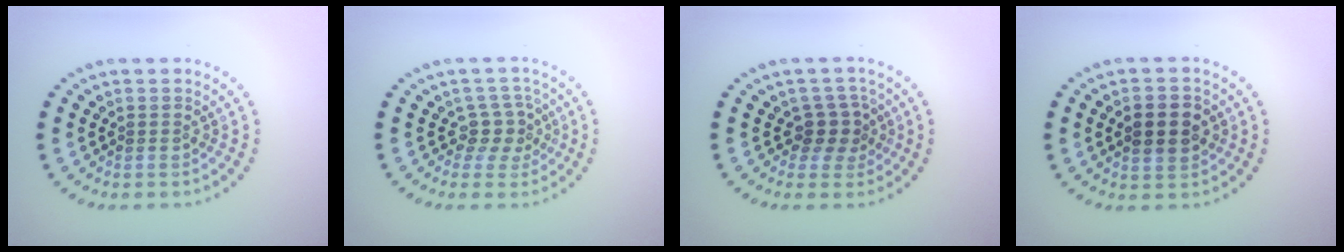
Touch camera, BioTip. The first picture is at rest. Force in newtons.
{"total": 2.2, "press": 1.7, "slide": 1.4}
{"total": 2.2, "press": 1.8, "slide": 1.3}
{"total": 3.7, "press": 3.7, "slide": 0.2}